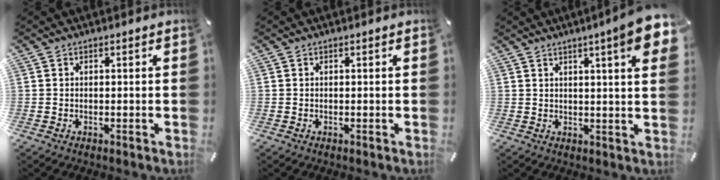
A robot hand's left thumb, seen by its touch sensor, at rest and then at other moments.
{"total": 0.0}
{"total": 9.3, "force": [4.5, 0.7, 8.1], "torque": [-0.124, -0.020, 0.070]}